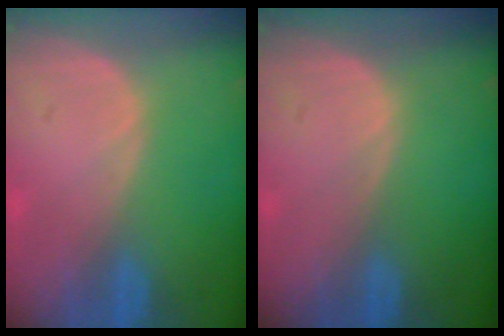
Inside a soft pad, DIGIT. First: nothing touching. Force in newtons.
{"total": 0.0}